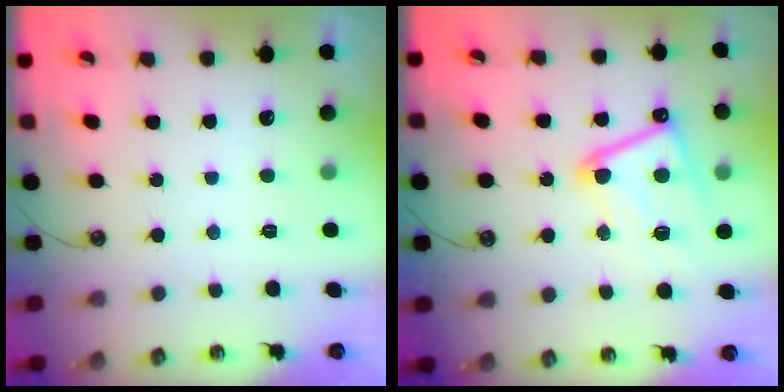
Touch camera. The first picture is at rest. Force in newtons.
{"total": 11.9, "press": 11.8, "slide": 0.7}